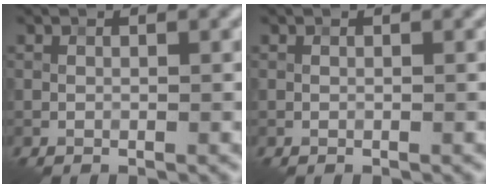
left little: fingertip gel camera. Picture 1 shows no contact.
{"total": 0.0}